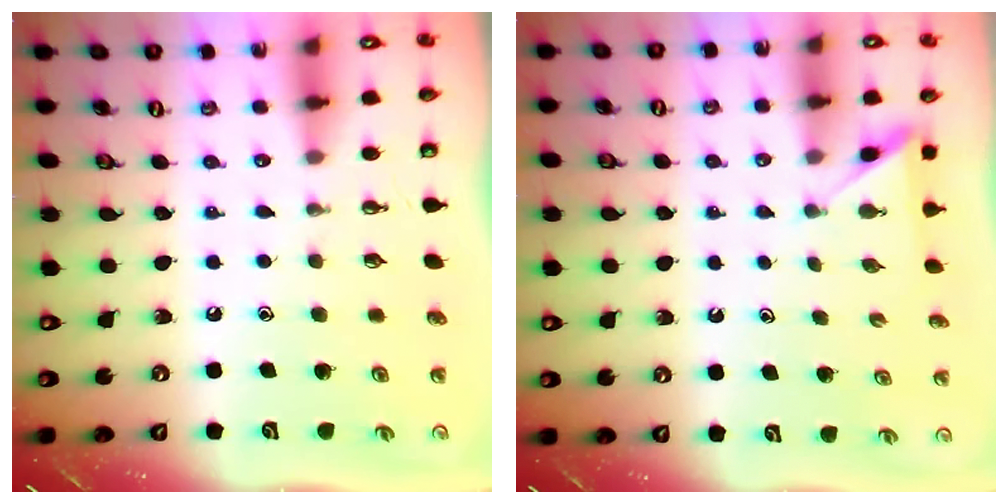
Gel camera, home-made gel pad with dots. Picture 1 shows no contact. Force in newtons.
{"total": 3.0, "press": 3.0, "slide": 0.3}